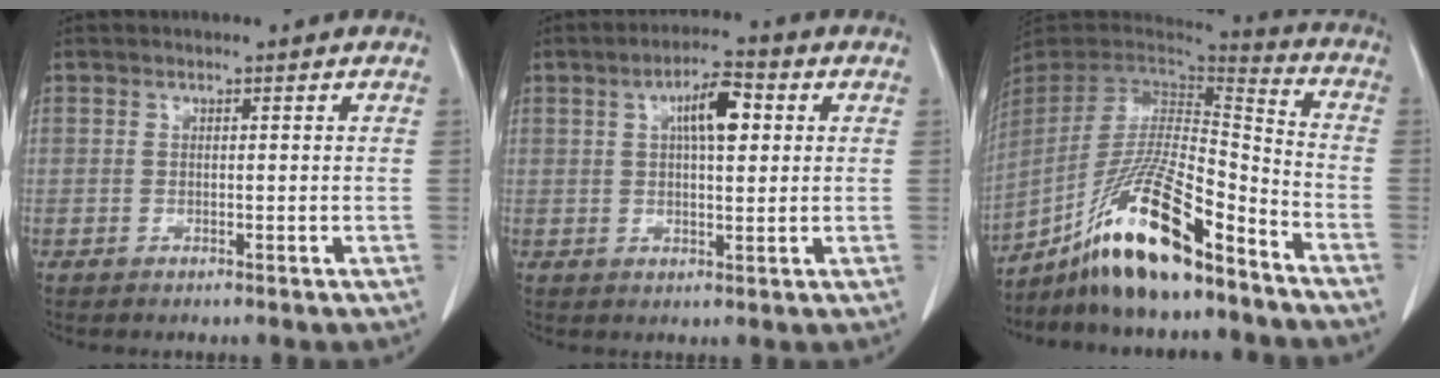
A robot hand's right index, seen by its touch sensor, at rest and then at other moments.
{"total": 6.6, "force": [1.9, 1.9, 6.0], "torque": [-0.102, 0.013, 0.031]}
{"total": 18.5, "force": [-12.7, 3.0, 13.1], "torque": [-0.271, -0.010, -0.232]}